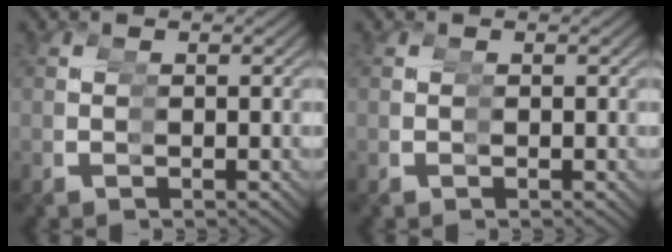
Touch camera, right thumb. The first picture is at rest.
{"total": 0.0}